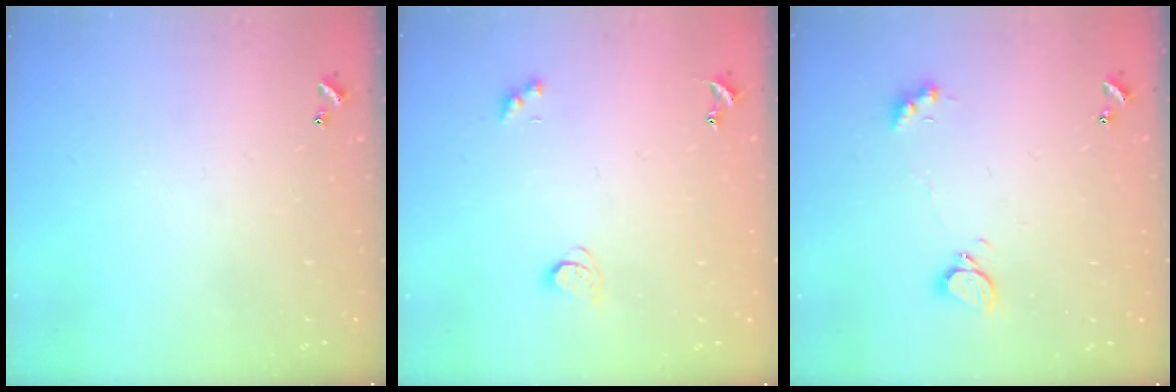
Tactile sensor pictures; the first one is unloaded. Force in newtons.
{"total": 1.7, "press": 1.6, "slide": 0.4}
{"total": 4.1, "press": 4.0, "slide": 0.7}